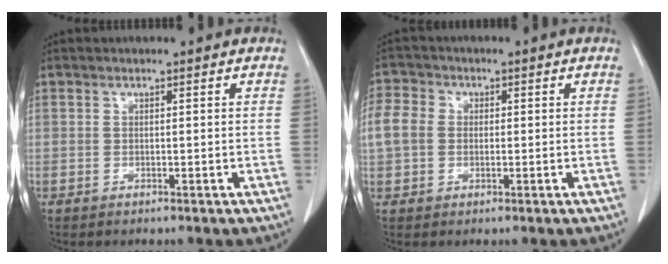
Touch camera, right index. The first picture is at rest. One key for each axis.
{"total": 10.4, "fx": 0.9, "fy": 8.9, "fz": 5.4, "tx": -0.161, "ty": 0.030, "tz": 0.018}